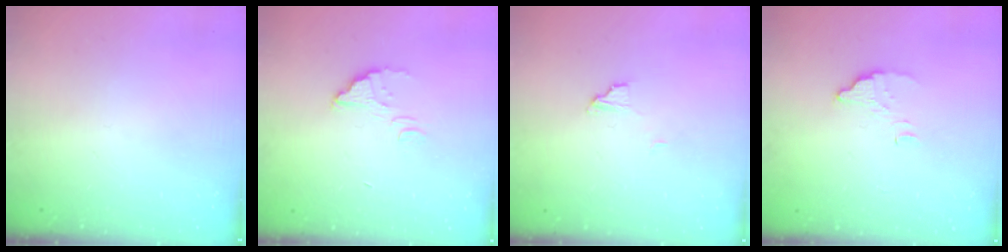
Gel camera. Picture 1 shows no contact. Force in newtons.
{"total": 4.4, "press": 4.4, "slide": 0.3}
{"total": 3.5, "press": 3.5, "slide": 0.3}
{"total": 4.2, "press": 4.1, "slide": 0.3}